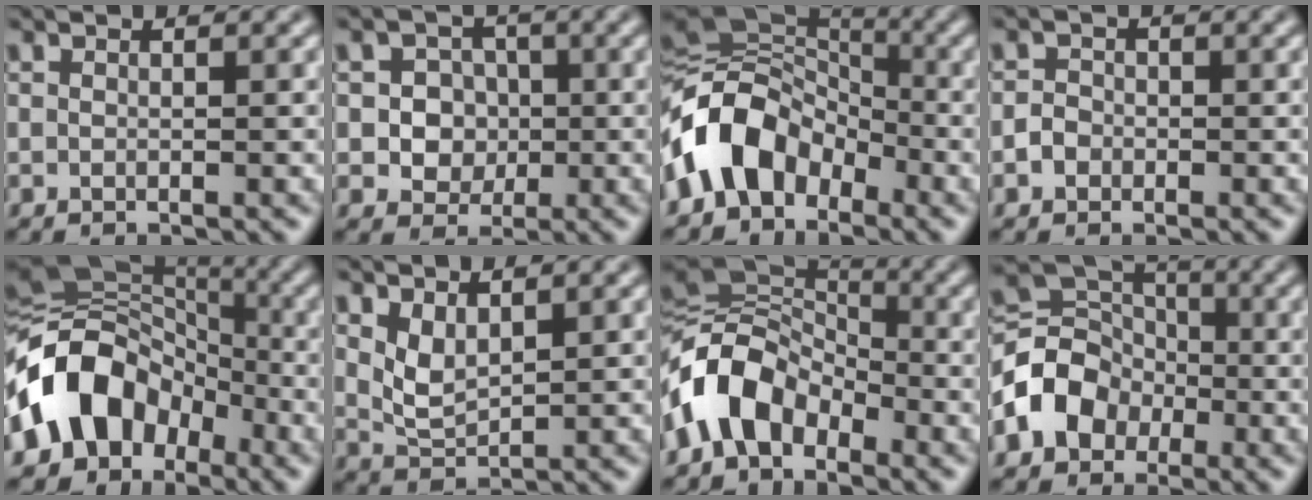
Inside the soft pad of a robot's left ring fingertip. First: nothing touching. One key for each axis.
{"total": 4.0, "fx": -0.4, "fy": 3.6, "fz": 1.7, "tx": -0.007, "ty": 0.004, "tz": -0.023}
{"total": 8.6, "fx": -3.7, "fy": 6.0, "fz": 5.0, "tx": -0.080, "ty": 0.013, "tz": -0.089}
{"total": 1.4, "fx": -0.6, "fy": 1.2, "fz": 0.4, "tx": -0.001, "ty": 0.001, "tz": -0.014}
{"total": 10.5, "fx": -4.3, "fy": 7.9, "fz": 5.4, "tx": -0.086, "ty": 0.019, "tz": -0.104}
{"total": 2.4, "fx": 1.3, "fy": 1.1, "fz": 1.6, "tx": -0.040, "ty": -0.008, "tz": 0.033}
{"total": 7.9, "fx": -3.6, "fy": 5.1, "fz": 4.9, "tx": -0.092, "ty": 0.011, "tz": -0.085}
{"total": 5.4, "fx": -2.0, "fy": 4.4, "fz": 2.3, "tx": -0.029, "ty": 0.008, "tz": -0.050}